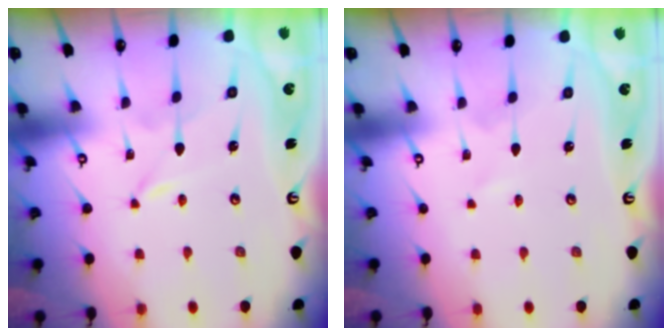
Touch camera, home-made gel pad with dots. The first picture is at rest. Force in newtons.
{"total": 0.0}